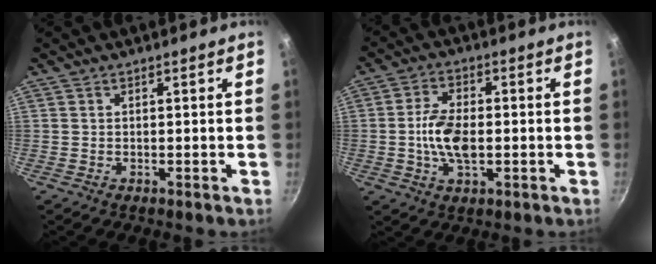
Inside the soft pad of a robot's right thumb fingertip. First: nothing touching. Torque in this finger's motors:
{"motor_torque": [1.83, 0.99, 0.97, -0.86, 0.07]}